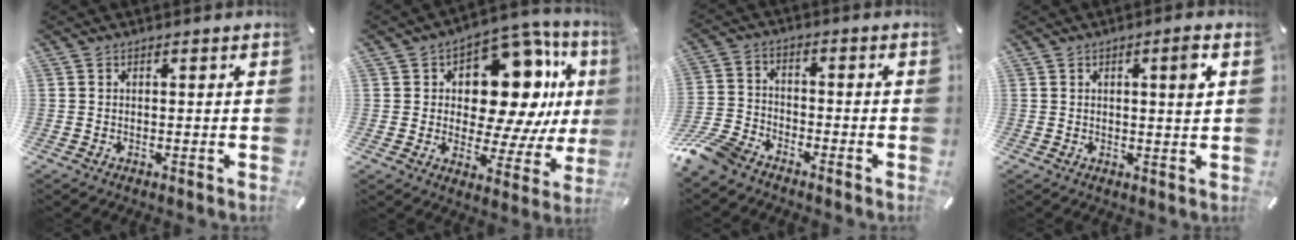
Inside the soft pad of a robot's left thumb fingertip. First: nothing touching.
{"total": 17.1, "force": [5.9, 10.4, 12.2], "torque": [-0.168, -0.046, 0.099]}
{"total": 9.0, "force": [-7.5, 3.7, 3.4], "torque": [-0.089, 0.028, -0.150]}
{"total": 4.1, "force": [1.3, 0.7, 3.8], "torque": [-0.053, -0.008, 0.014]}